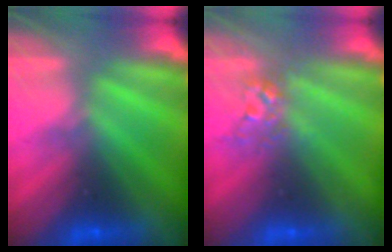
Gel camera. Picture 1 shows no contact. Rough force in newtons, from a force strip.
{"total": 2.7}